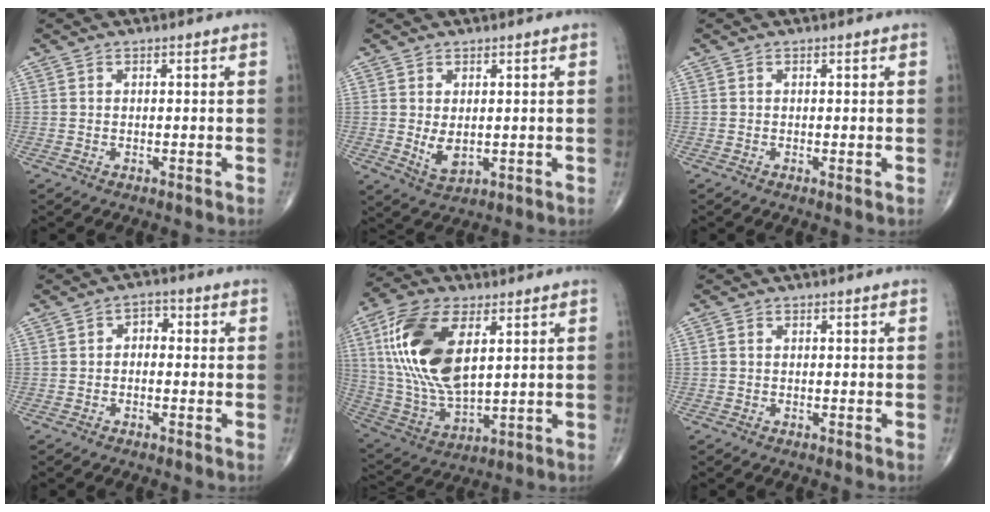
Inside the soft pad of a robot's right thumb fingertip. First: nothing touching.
{"total": 4.2, "force": [0.1, 2.4, 3.4], "torque": [-0.054, -0.012, 0.013]}
{"total": 0.6, "force": [0.0, 0.2, 0.5], "torque": [-0.012, -0.003, -0.002]}
{"total": 2.9, "force": [-0.1, 2.1, 2.0], "torque": [-0.007, 0.014, -0.014]}
{"total": 19.8, "force": [5.6, 10.0, 16.2], "torque": [-0.325, -0.017, 0.108]}
{"total": 0.5, "force": [0.0, 0.4, 0.3], "torque": [-0.004, 0.000, -0.004]}